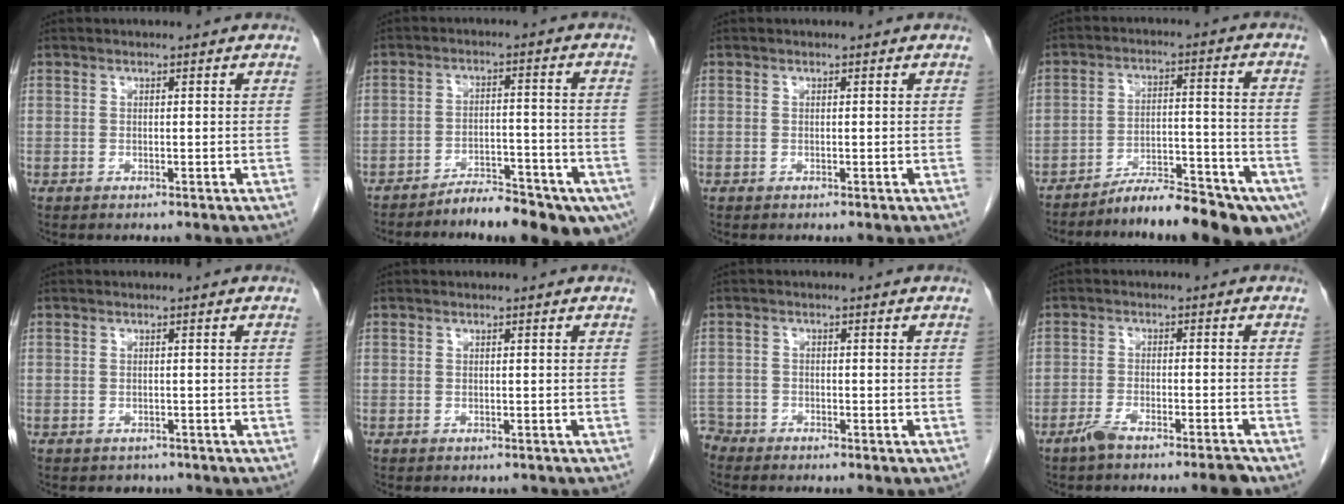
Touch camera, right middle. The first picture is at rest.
{"total": 11.4, "force": [-8.7, 3.0, 6.8], "torque": [-0.078, 0.019, -0.130]}
{"total": 0.0}
{"total": 15.4, "force": [-12.1, 2.7, 9.0], "torque": [-0.088, 0.028, -0.182]}
{"total": 1.8, "force": [-1.4, 1.1, 0.1], "torque": [-0.011, 0.000, -0.020]}
{"total": 0.7, "force": [-0.6, 0.3, 0.1], "torque": [-0.009, -0.001, -0.010]}
{"total": 2.9, "force": [-2.8, 0.9, -0.4], "torque": [0.009, -0.003, -0.054]}
{"total": 4.8, "force": [-3.9, 0.0, 2.8], "torque": [-0.044, -0.001, -0.070]}